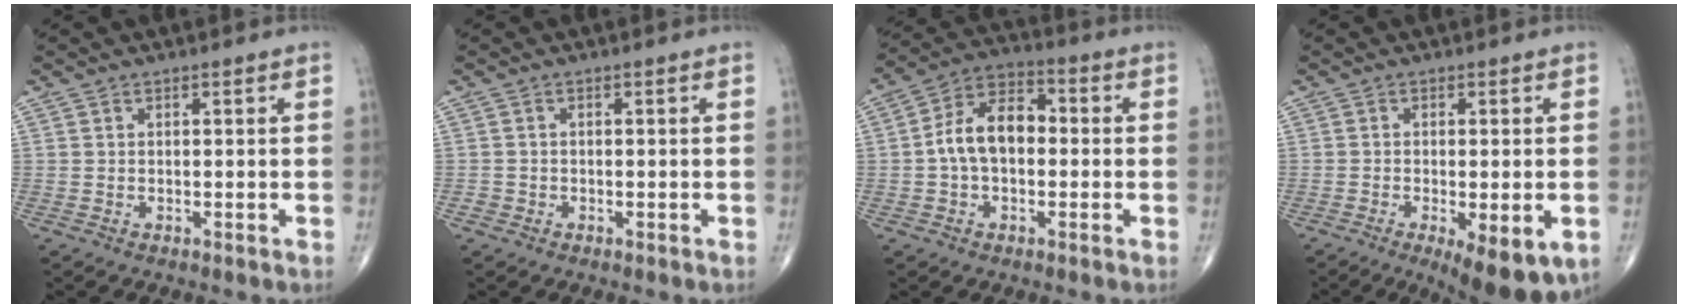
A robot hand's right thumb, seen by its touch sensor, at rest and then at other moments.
{"total": 0.9, "force": [-0.4, 0.8, 0.1], "torque": [0.007, 0.004, -0.009]}
{"total": 10.6, "force": [-0.3, 6.7, 8.2], "torque": [-0.133, 0.036, -0.017]}
{"total": 11.2, "force": [-4.5, 3.8, 9.4], "torque": [-0.127, -0.013, -0.061]}